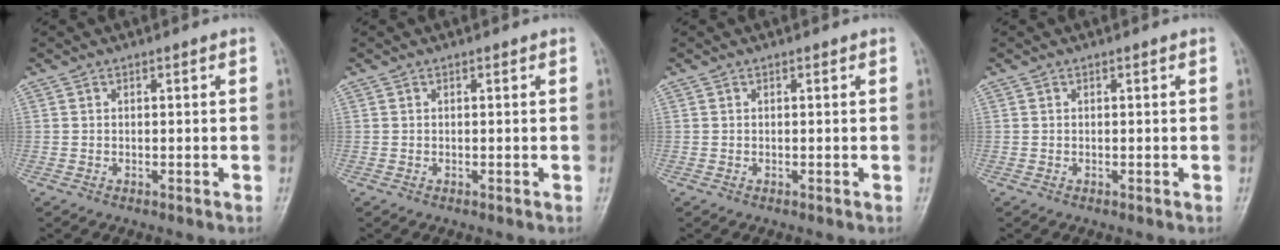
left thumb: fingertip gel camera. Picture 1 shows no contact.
{"total": 0.0}
{"total": 0.0}
{"total": 0.0}